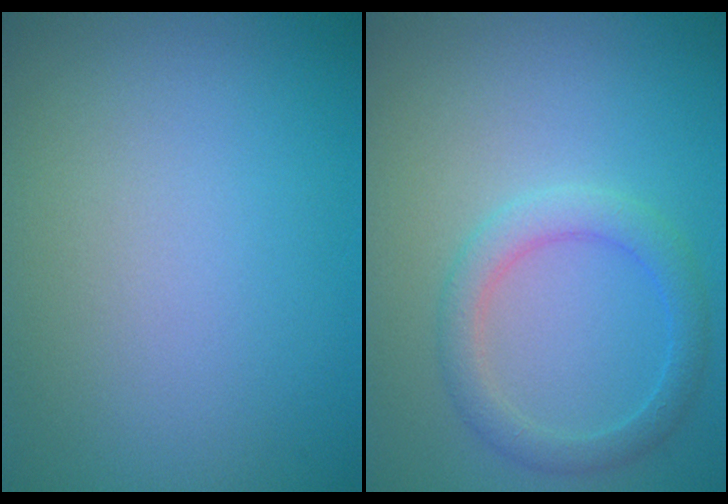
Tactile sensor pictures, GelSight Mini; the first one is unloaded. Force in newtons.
{"total": 2.7, "press": 2.7, "slide": 0.1}